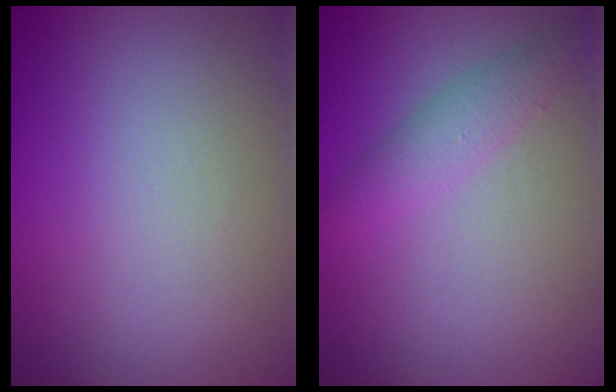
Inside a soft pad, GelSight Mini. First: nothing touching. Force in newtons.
{"total": 2.2, "press": 2.2, "slide": 0.1}